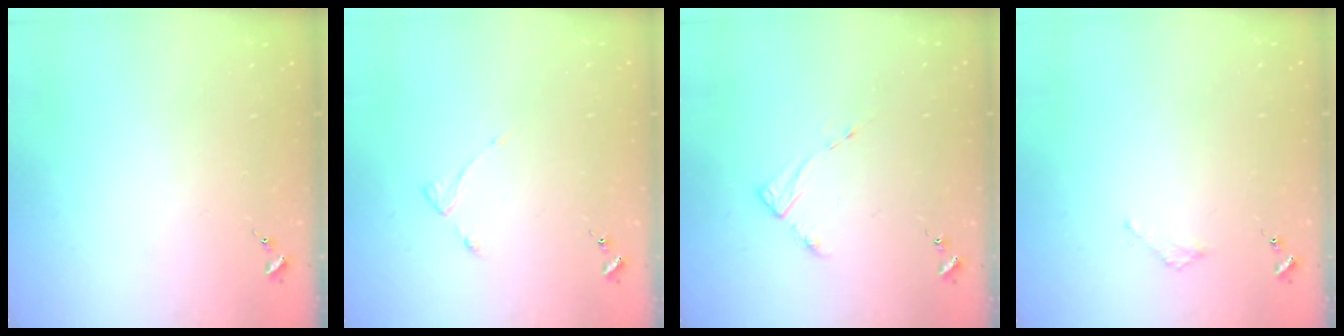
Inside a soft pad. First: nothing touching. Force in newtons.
{"total": 2.8, "press": 2.7, "slide": 0.5}
{"total": 2.8, "press": 2.8, "slide": 0.4}
{"total": 2.1, "press": 2.1, "slide": 0.2}